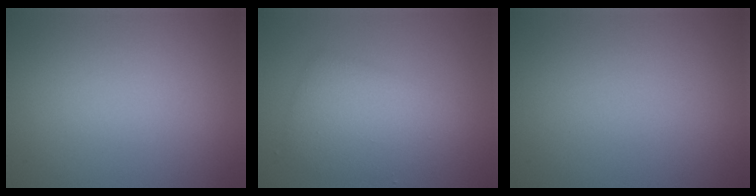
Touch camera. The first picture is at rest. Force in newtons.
{"total": 4.2, "press": 4.2, "slide": 0.1}
{"total": 0.0}